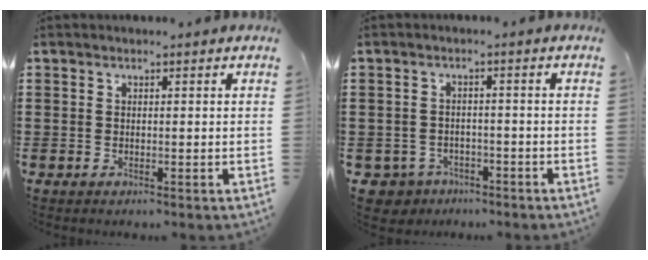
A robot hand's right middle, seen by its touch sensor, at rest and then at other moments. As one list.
[{"total": 2.8, "force": [-2.5, 1.3, 0.0], "torque": [-0.025, -0.004, -0.059]}]